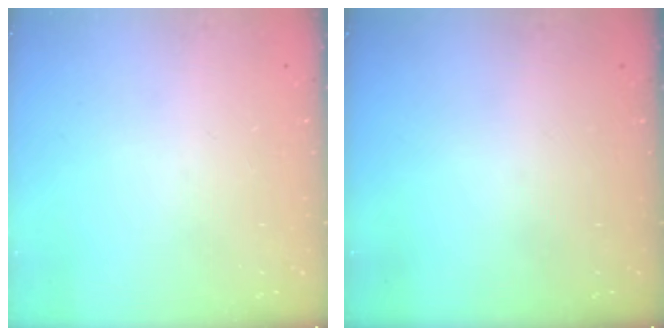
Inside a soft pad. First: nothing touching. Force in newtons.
{"total": 0.0}